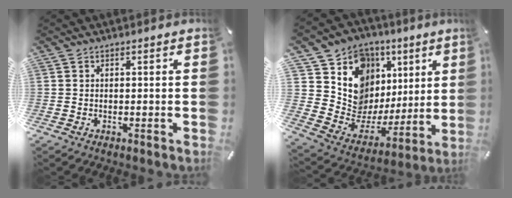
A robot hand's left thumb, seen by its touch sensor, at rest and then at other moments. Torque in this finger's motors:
{"motor_torque": [2.22, 2.18, 1.46, -1.05, 0.26]}